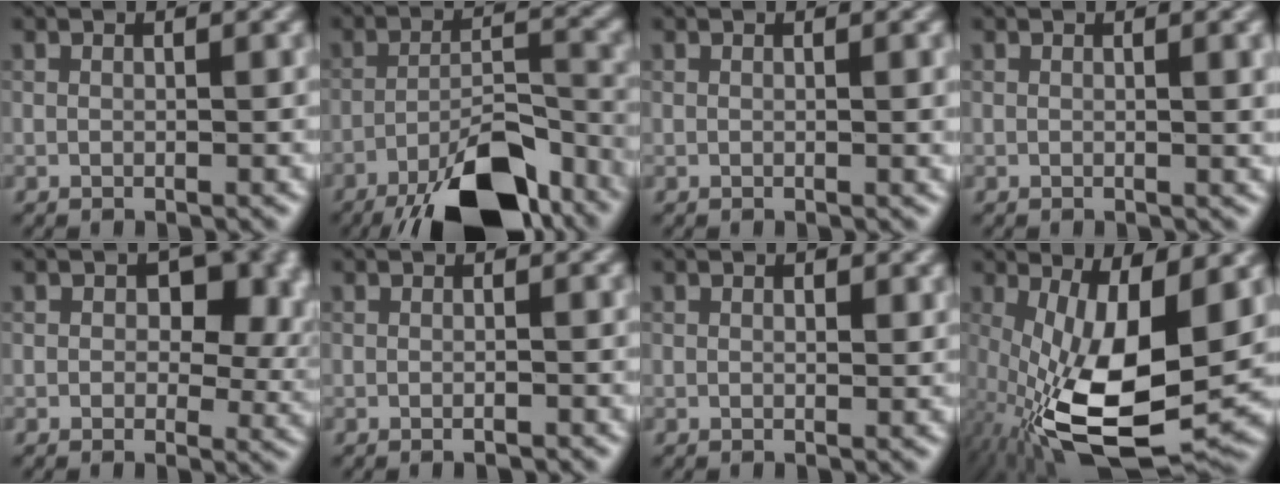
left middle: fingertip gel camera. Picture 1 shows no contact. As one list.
[{"total": 10.3, "force": [-7.5, 2.4, 6.6], "torque": [-0.115, 0.002, -0.119]}, {"total": 1.0, "force": [0.3, 0.4, 0.9], "torque": [-0.009, 0.002, 0.004]}, {"total": 2.6, "force": [0.9, 1.0, 2.3], "torque": [-0.016, 0.008, 0.013]}, {"total": 7.7, "force": [1.5, 5.0, 5.7], "torque": [-0.080, -0.006, 0.043]}, {"total": 0.8, "force": [-0.7, -0.1, 0.3], "torque": [-0.006, 0.001, -0.009]}, {"total": 0.0}, {"total": 14.4, "force": [-3.2, 5.5, 12.9], "torque": [-0.250, -0.016, -0.038]}]